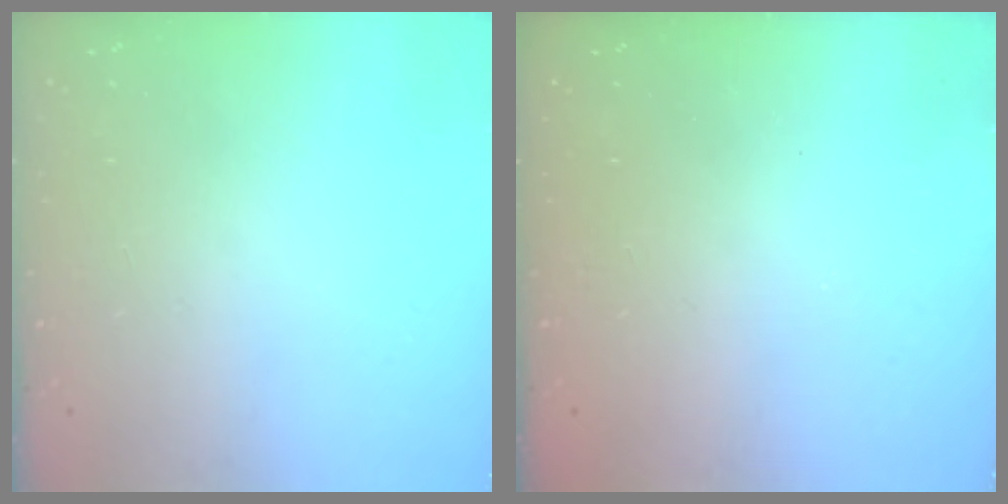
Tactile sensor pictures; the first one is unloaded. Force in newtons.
{"total": 2.5, "press": 2.4, "slide": 0.8}